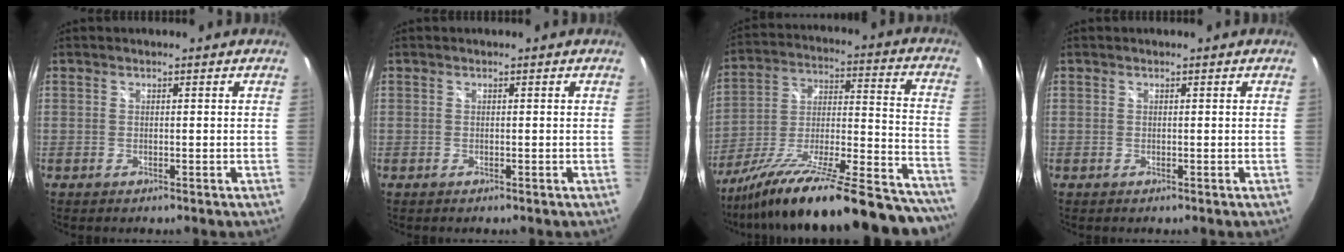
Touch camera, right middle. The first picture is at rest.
{"total": 0.0}
{"total": 33.7, "force": [-28.1, 5.4, 17.7], "torque": [-0.240, -0.039, -0.413]}
{"total": 0.0}